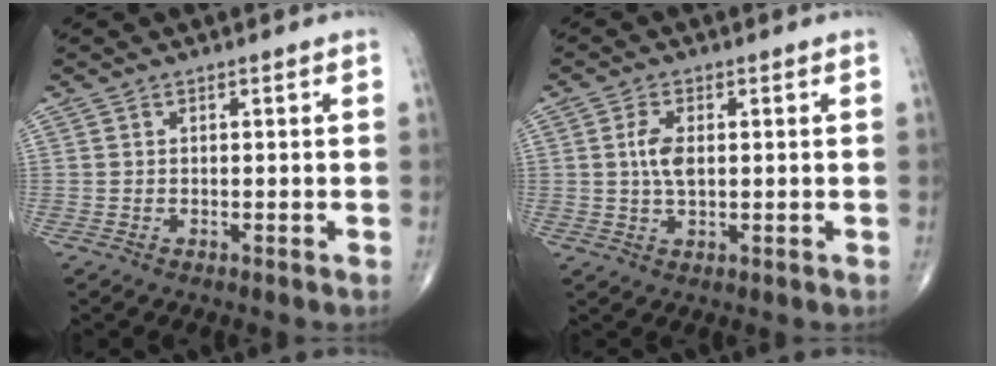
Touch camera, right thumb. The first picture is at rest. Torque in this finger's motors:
{"motor_torque": [0.62, 1.76, 0.75, 0.01, 0.08]}